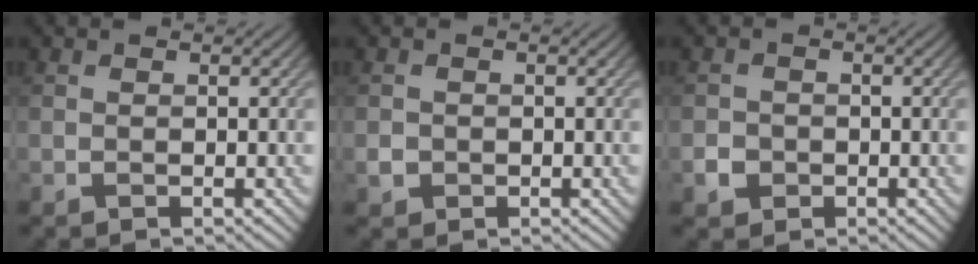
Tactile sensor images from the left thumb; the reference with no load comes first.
{"total": 1.3, "force": [-0.4, 1.2, 0.3], "torque": [-0.005, -0.005, -0.010]}
{"total": 2.0, "force": [-0.8, 1.7, 0.5], "torque": [-0.006, -0.004, -0.017]}